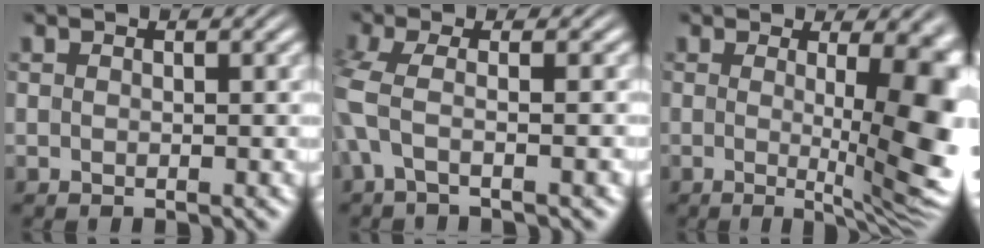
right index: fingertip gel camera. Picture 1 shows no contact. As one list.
[{"total": 3.0, "force": [-0.2, 1.0, 2.8], "torque": [-0.075, -0.008, -0.001]}, {"total": 9.9, "force": [-1.2, 2.8, 9.5], "torque": [-0.105, -0.021, -0.013]}]